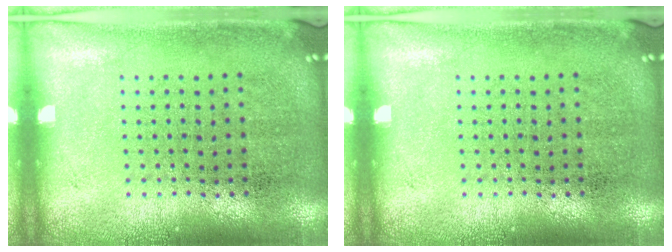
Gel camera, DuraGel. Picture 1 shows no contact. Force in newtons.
{"total": 0.0}